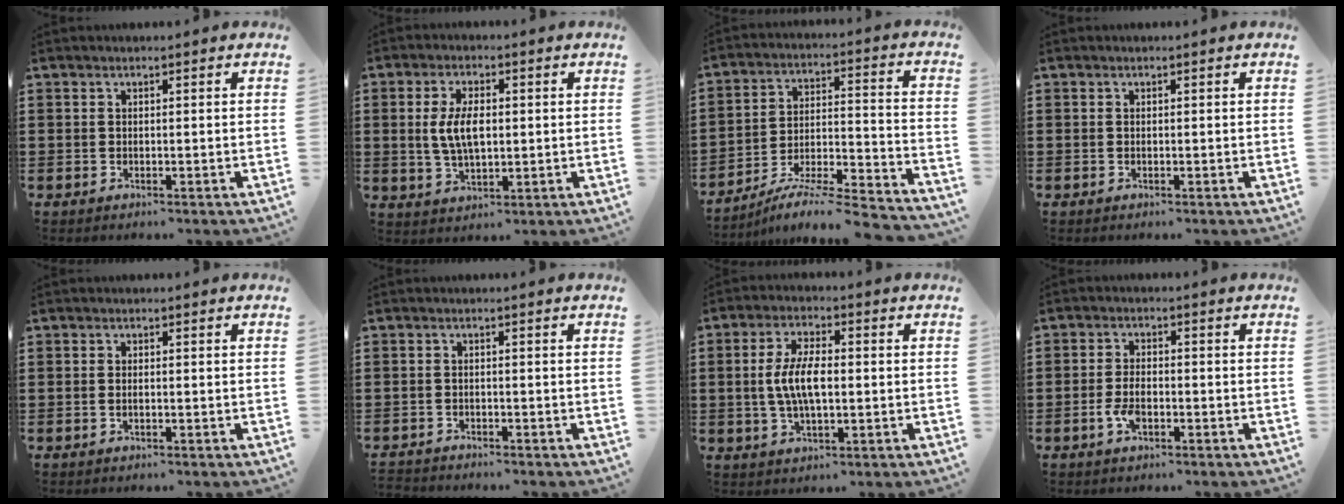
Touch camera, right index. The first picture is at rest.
{"total": 6.3, "force": [0.4, 3.0, 5.5], "torque": [-0.113, 0.001, -0.001]}
{"total": 7.2, "force": [-6.6, 0.0, 2.9], "torque": [-0.045, -0.008, -0.133]}
{"total": 0.0}
{"total": 0.8, "force": [-0.2, 0.1, 0.8], "torque": [-0.017, -0.006, -0.001]}
{"total": 1.7, "force": [-1.7, 0.0, -0.2], "torque": [-0.001, 0.000, -0.037]}
{"total": 6.9, "force": [-0.2, 2.8, 6.3], "torque": [-0.144, -0.001, -0.012]}
{"total": 3.7, "force": [-1.4, 1.6, 3.0], "torque": [-0.066, -0.004, -0.027]}